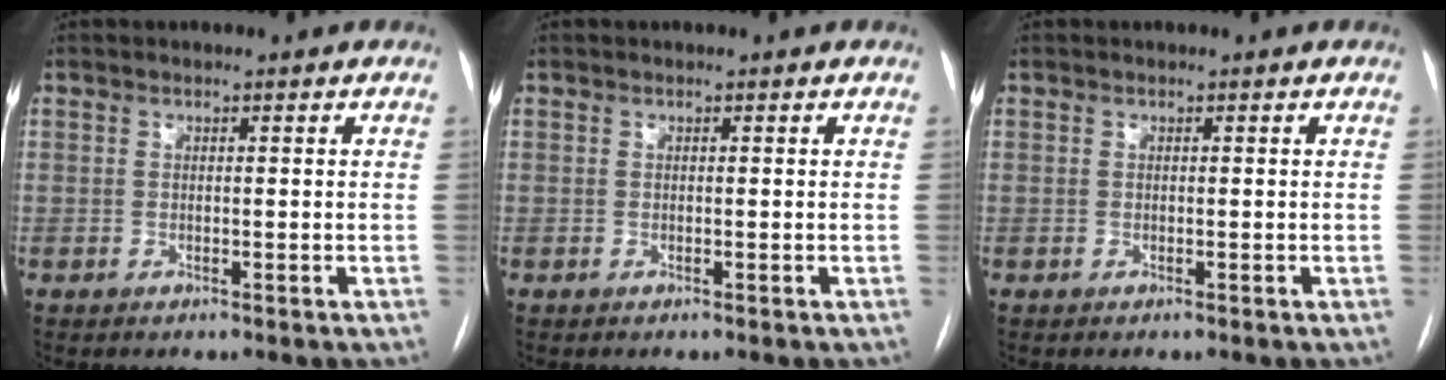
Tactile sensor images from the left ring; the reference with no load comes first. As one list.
[{"total": 0.0}, {"total": 0.0}]